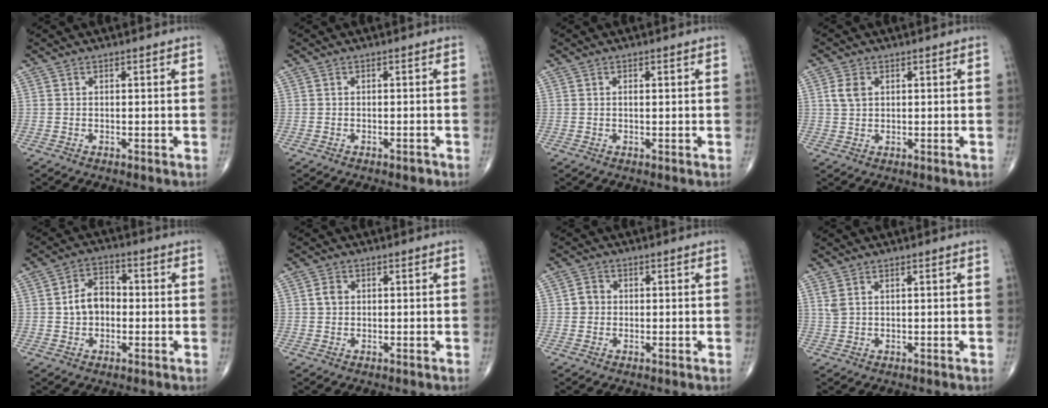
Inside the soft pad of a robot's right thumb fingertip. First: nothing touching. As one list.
[{"total": 0.9, "force": [-0.7, 0.4, 0.4], "torque": [-0.007, 0.003, -0.010]}, {"total": 0.9, "force": [0.2, 0.3, 0.9], "torque": [-0.017, 0.005, 0.002]}, {"total": 3.3, "force": [1.0, 2.3, 2.2], "torque": [-0.042, 0.001, 0.021]}, {"total": 6.6, "force": [-0.3, 4.8, 4.5], "torque": [-0.064, 0.022, -0.012]}, {"total": 2.1, "force": [0.4, 1.7, 1.2], "torque": [-0.016, 0.003, 0.007]}, {"total": 2.5, "force": [0.0, 2.3, 0.9], "torque": [-0.003, 0.005, -0.003]}, {"total": 2.0, "force": [1.1, 0.7, 1.5], "torque": [-0.039, 0.004, 0.032]}]